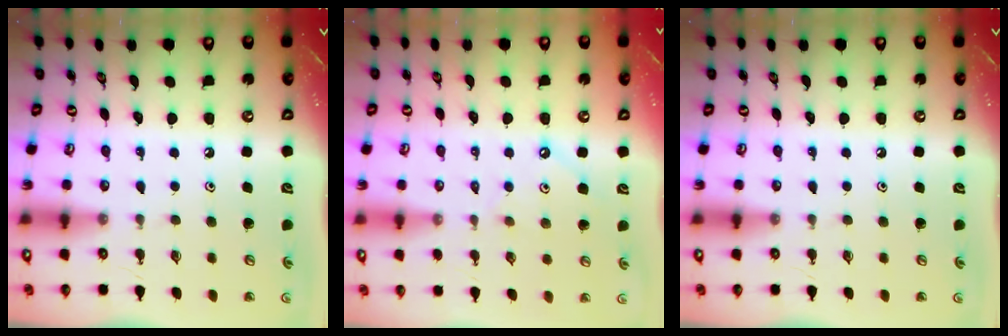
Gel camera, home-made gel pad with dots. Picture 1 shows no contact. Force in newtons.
{"total": 1.9, "press": 1.9, "slide": 0.2}
{"total": 0.0}